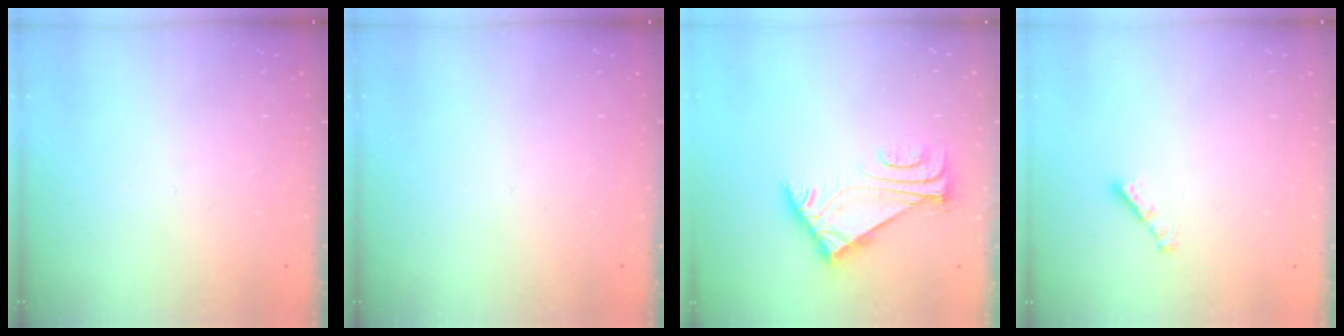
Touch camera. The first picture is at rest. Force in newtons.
{"total": 0.0}
{"total": 5.7, "press": 5.7, "slide": 1.0}
{"total": 2.3, "press": 2.2, "slide": 0.4}